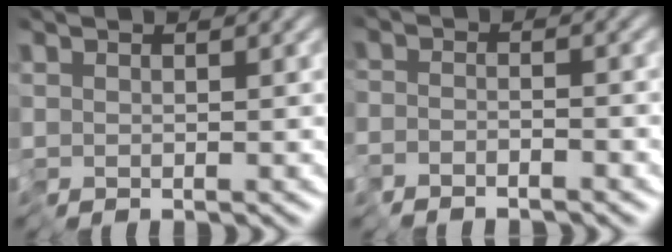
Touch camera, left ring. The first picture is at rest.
{"total": 2.1, "force": [-2.1, 0.0, -0.1], "torque": [0.012, 0.004, -0.043]}